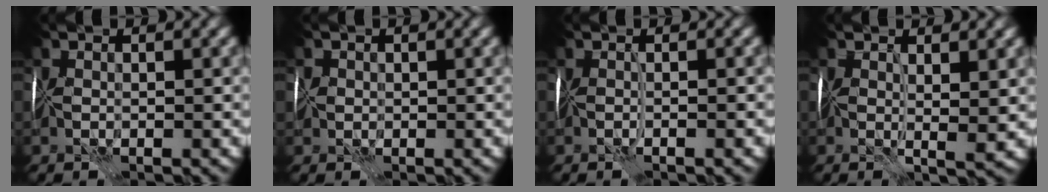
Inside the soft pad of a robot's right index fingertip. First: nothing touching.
{"total": 1.0, "force": [0.0, 1.0, 0.0], "torque": [0.005, 0.000, -0.002]}
{"total": 1.4, "force": [-0.3, 0.1, 1.4], "torque": [-0.017, -0.009, -0.003]}
{"total": 3.1, "force": [1.0, 0.7, 2.8], "torque": [-0.041, -0.004, 0.015]}